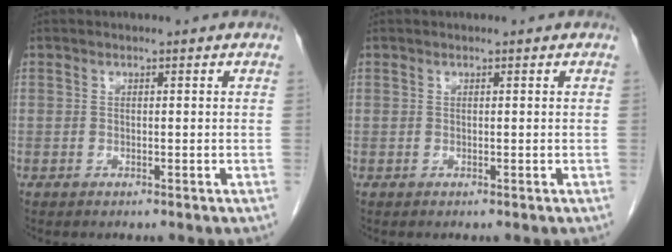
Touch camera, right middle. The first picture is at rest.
{"total": 0.0}